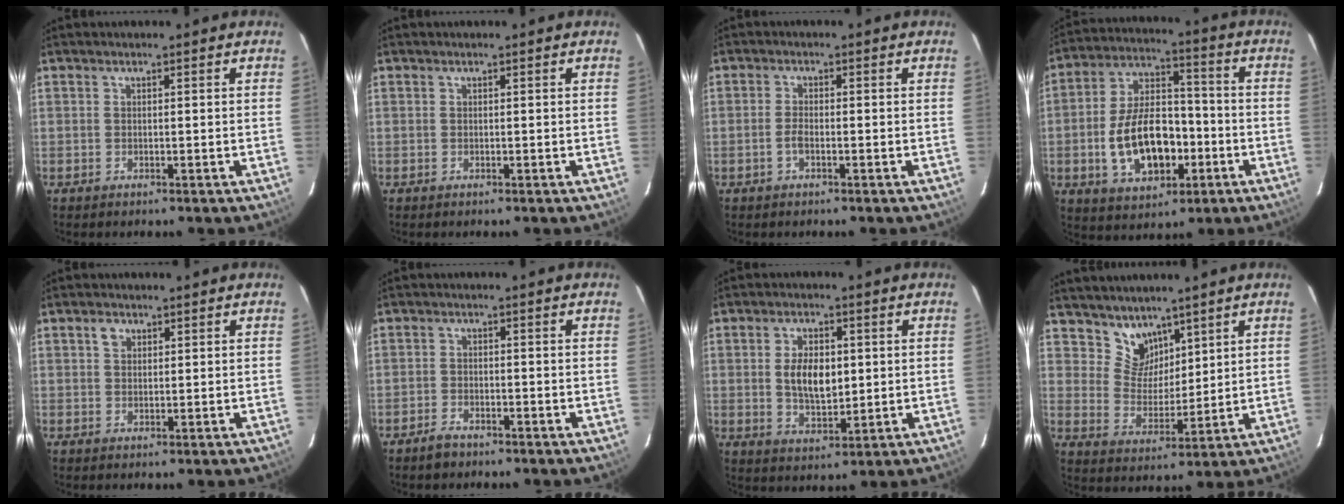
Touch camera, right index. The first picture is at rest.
{"total": 0.0}
{"total": 1.9, "force": [-0.8, 0.5, 1.6], "torque": [-0.039, 0.002, -0.017]}
{"total": 15.4, "force": [-4.2, 8.9, 11.9], "torque": [-0.239, 0.018, -0.058]}
{"total": 2.0, "force": [0.9, 1.5, 0.9], "torque": [-0.016, 0.008, 0.015]}
{"total": 2.9, "force": [-2.4, 1.3, 1.0], "torque": [-0.030, 0.006, -0.042]}
{"total": 7.7, "force": [0.7, 4.2, 6.4], "torque": [-0.120, 0.003, 0.019]}
{"total": 6.9, "force": [5.4, 4.1, 1.2], "torque": [-0.011, 0.000, 0.107]}